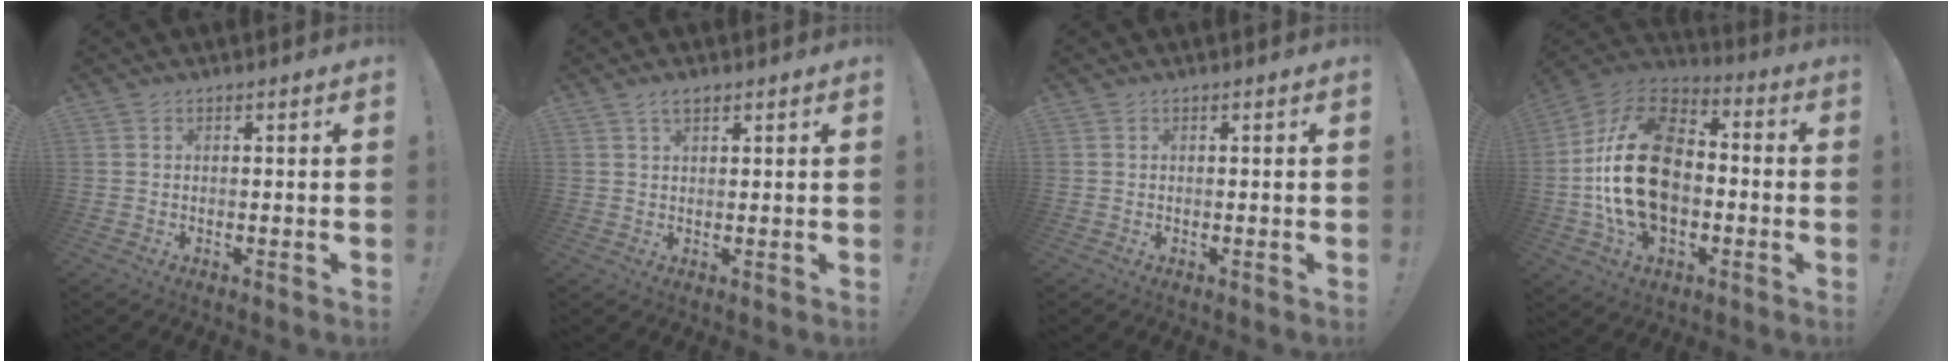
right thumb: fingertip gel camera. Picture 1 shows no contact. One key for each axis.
{"total": 2.4, "fx": 1.5, "fy": 1.0, "fz": 1.6, "tx": -0.031, "ty": -0.002, "tz": 0.027}
{"total": 0.0}
{"total": 26.2, "fx": -1.1, "fy": 17.2, "fz": 19.7, "tx": -0.376, "ty": 0.033, "tz": -0.007}